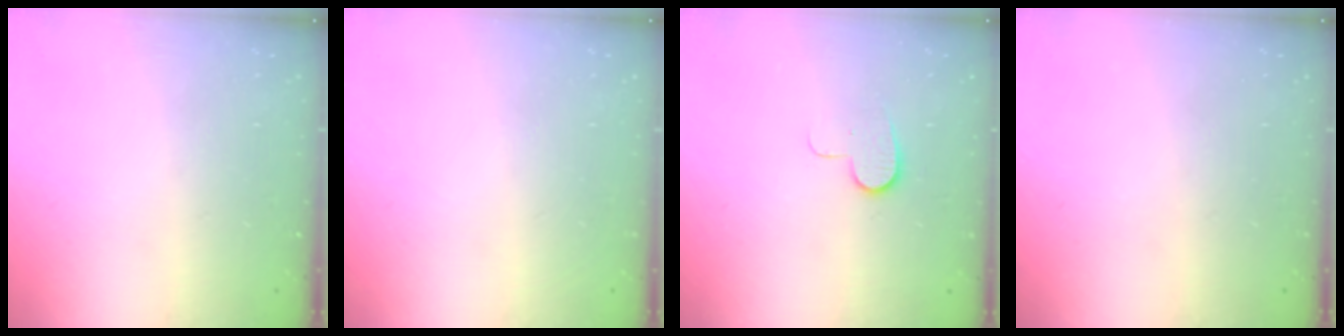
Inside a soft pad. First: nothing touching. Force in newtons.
{"total": 0.0}
{"total": 7.0, "press": 7.0, "slide": 0.6}
{"total": 0.0}